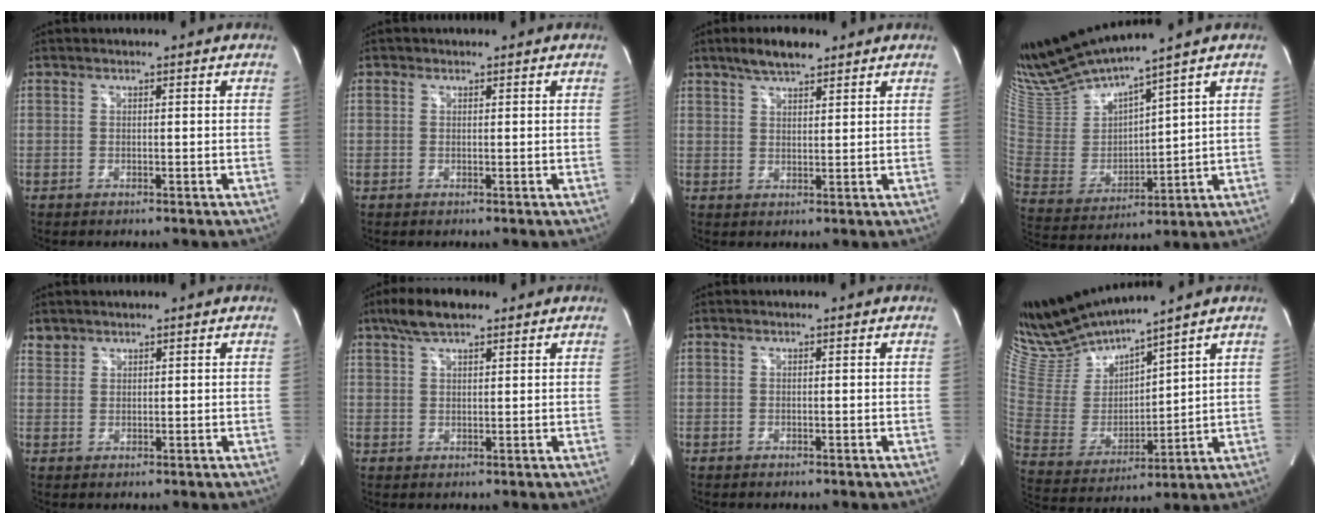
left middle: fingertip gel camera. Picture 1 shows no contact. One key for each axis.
{"total": 0.0}
{"total": 5.5, "fx": 4.2, "fy": 1.5, "fz": 3.3, "tx": -0.066, "ty": 0.009, "tz": 0.074}
{"total": 15.7, "fx": 14.2, "fy": 0.0, "fz": 6.8, "tx": -0.144, "ty": -0.019, "tz": 0.292}
{"total": 1.8, "fx": 1.5, "fy": 0.9, "fz": -0.2, "tx": 0.007, "ty": 0.008, "tz": 0.028}
{"total": 5.8, "fx": 4.2, "fy": 1.8, "fz": 3.5, "tx": -0.076, "ty": 0.016, "tz": 0.077}
{"total": 0.0}
{"total": 13.4, "fx": 12.7, "fy": 0.0, "fz": 4.2, "tx": -0.100, "ty": -0.009, "tz": 0.267}